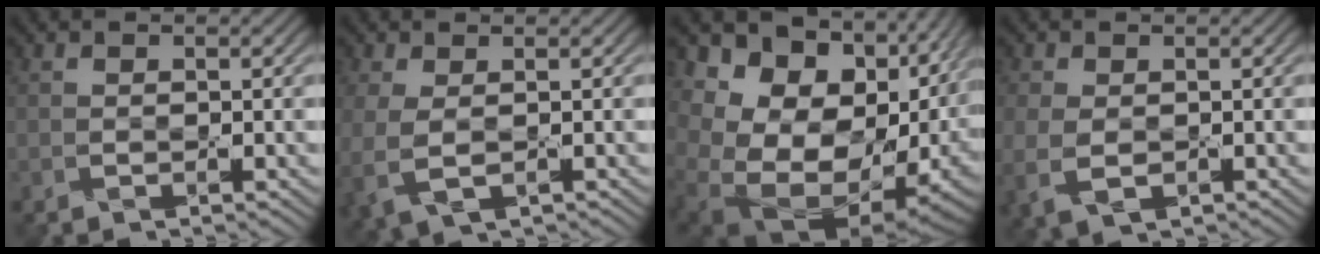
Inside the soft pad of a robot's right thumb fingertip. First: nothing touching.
{"total": 4.4, "force": [-0.5, 2.5, 3.6], "torque": [-0.105, -0.009, -0.007]}
{"total": 19.8, "force": [0.1, 15.1, 12.8], "torque": [-0.215, -0.022, 0.049]}
{"total": 4.5, "force": [-0.9, 2.9, 3.3], "torque": [-0.097, -0.009, -0.014]}